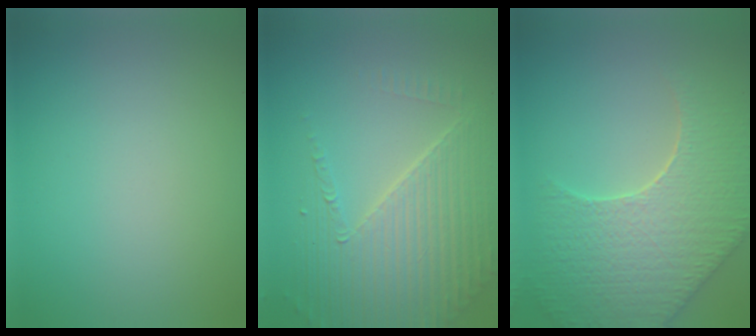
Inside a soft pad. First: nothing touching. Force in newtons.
{"total": 6.7, "press": 4.9, "slide": 4.5}
{"total": 9.1, "press": 6.4, "slide": 6.4}